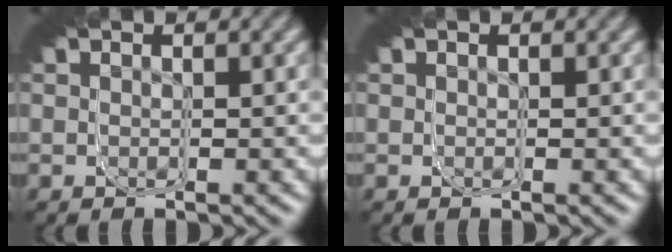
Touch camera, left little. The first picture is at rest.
{"total": 0.0}